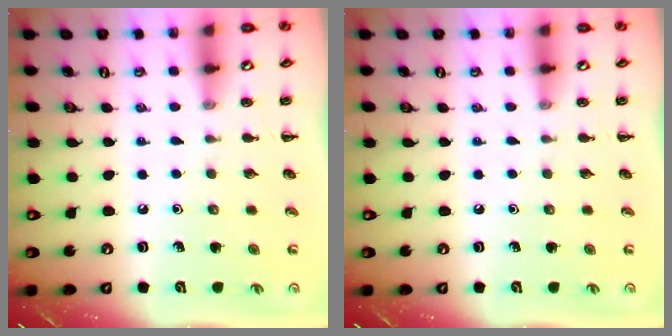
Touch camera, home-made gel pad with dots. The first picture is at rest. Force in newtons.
{"total": 0.0}